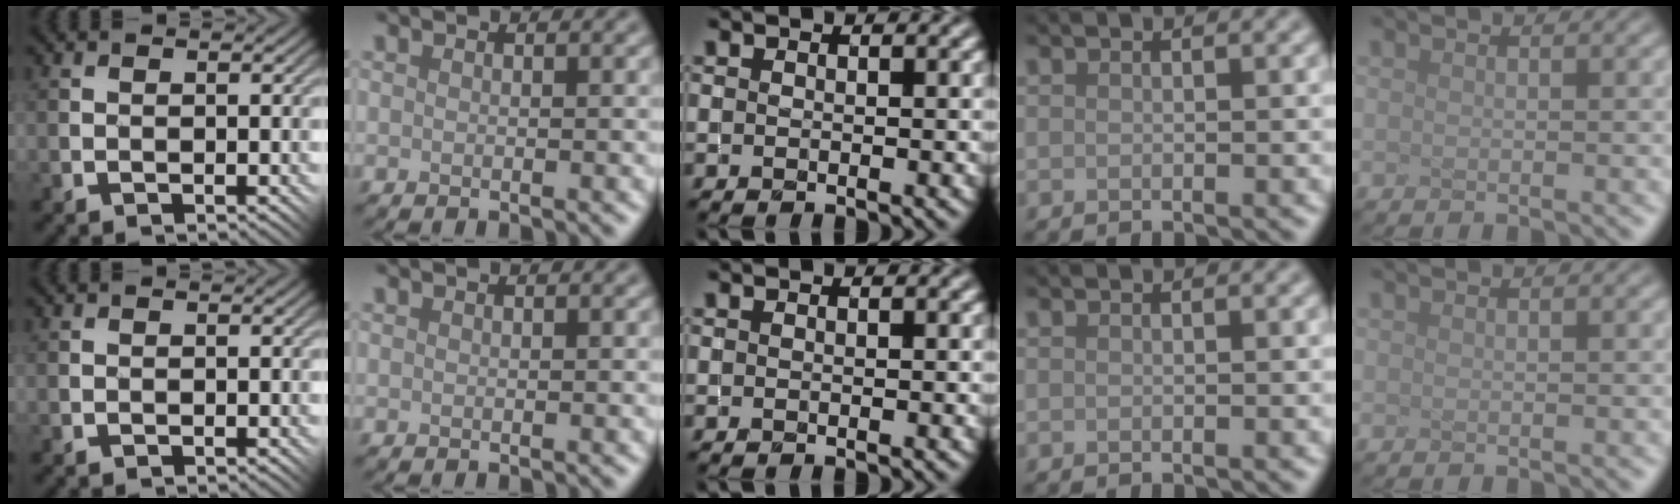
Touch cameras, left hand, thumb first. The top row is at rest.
{}